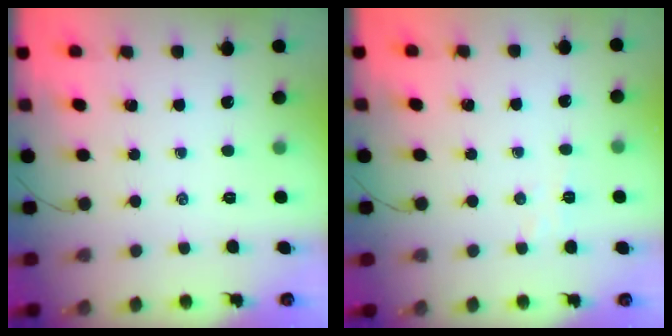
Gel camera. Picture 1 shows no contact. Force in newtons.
{"total": 2.9, "press": 2.9, "slide": 0.7}